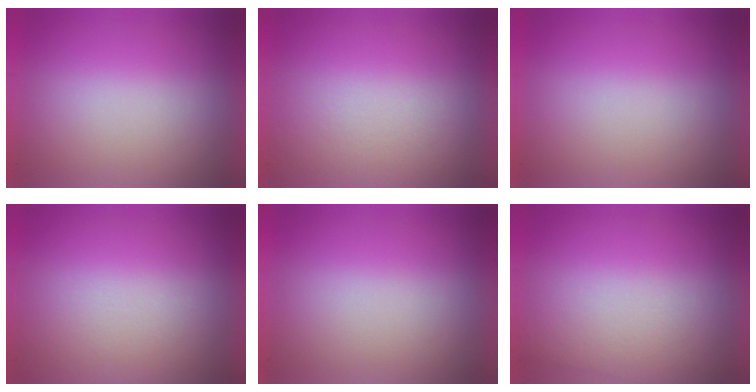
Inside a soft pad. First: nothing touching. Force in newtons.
{"total": 4.1}
{"total": 0.0}
{"total": 2.7}
{"total": 0.0}
{"total": 3.2}